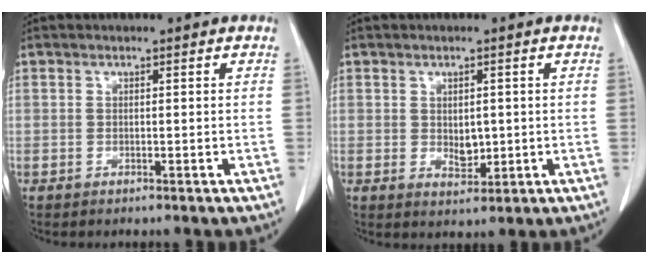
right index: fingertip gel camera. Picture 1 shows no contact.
{"total": 3.1, "force": [0.2, 1.9, 2.5], "torque": [-0.037, -0.005, 0.012]}